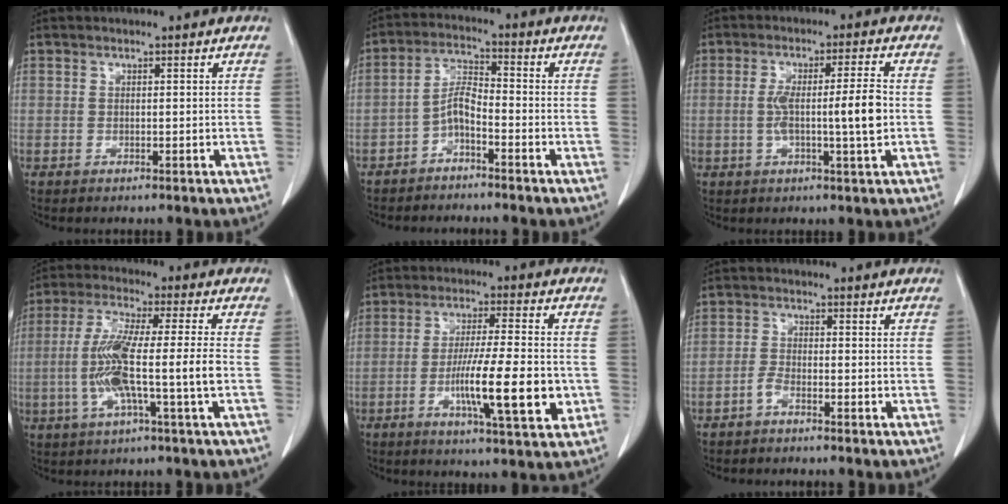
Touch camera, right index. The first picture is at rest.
{"total": 4.3, "force": [-2.5, 1.2, 3.3], "torque": [-0.068, 0.013, -0.053]}
{"total": 8.2, "force": [-0.7, 0.1, 8.1], "torque": [-0.142, 0.006, -0.012]}
{"total": 10.8, "force": [-2.0, -0.2, 10.6], "torque": [-0.212, 0.002, -0.043]}
{"total": 12.2, "force": [-3.1, 1.2, 11.8], "torque": [-0.196, -0.010, -0.054]}
{"total": 1.8, "force": [-1.5, 0.3, 1.0], "torque": [-0.023, 0.001, -0.032]}